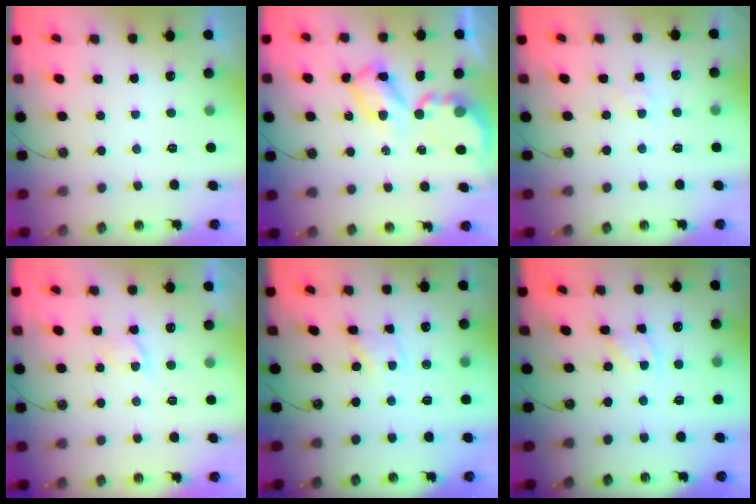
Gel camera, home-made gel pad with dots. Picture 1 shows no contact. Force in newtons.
{"total": 7.5, "press": 7.5, "slide": 0.6}
{"total": 2.9, "press": 2.9, "slide": 0.5}
{"total": 2.1, "press": 2.1, "slide": 0.4}
{"total": 2.1, "press": 2.1, "slide": 0.3}
{"total": 3.0, "press": 3.0, "slide": 0.4}